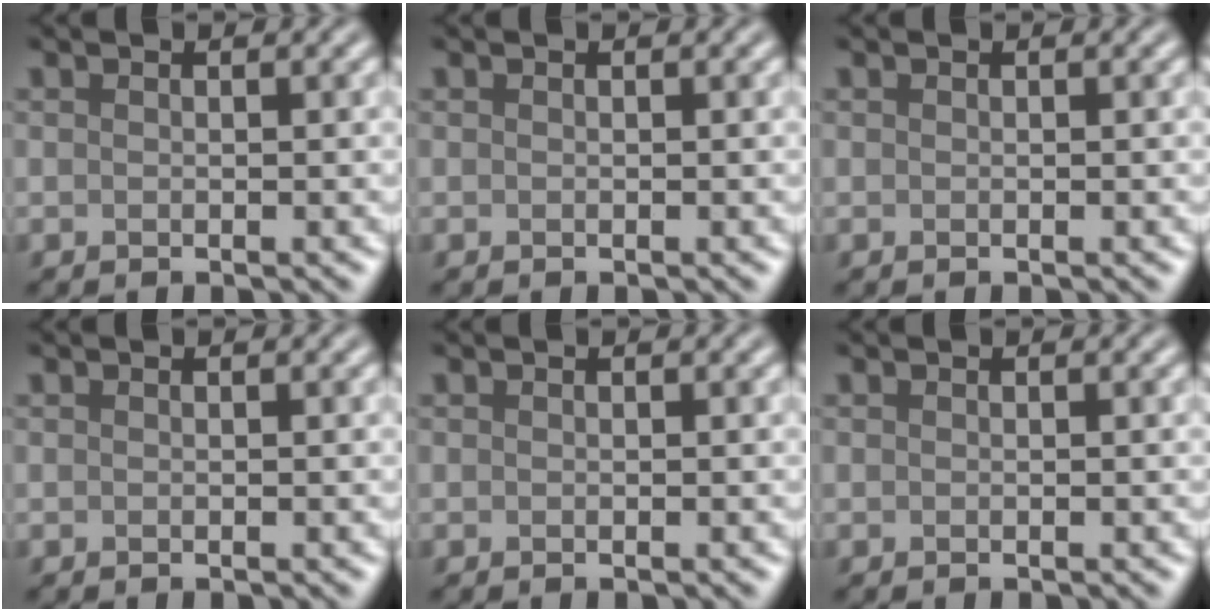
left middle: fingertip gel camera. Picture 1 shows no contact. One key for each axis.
{"total": 0.0}
{"total": 0.0}
{"total": 0.0}
{"total": 0.0}
{"total": 0.0}